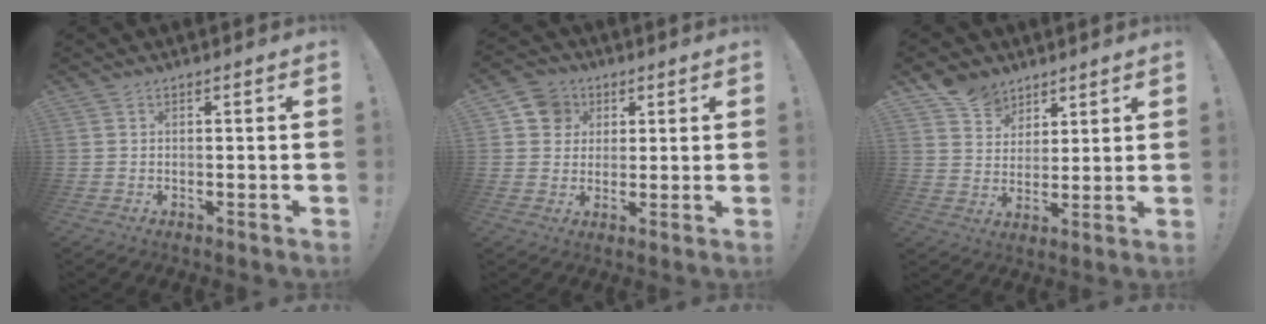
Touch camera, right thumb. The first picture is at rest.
{"total": 8.4, "force": [2.6, 7.7, 2.0], "torque": [-0.023, -0.008, 0.054]}
{"total": 9.3, "force": [6.7, 6.4, 1.4], "torque": [-0.022, -0.047, 0.133]}